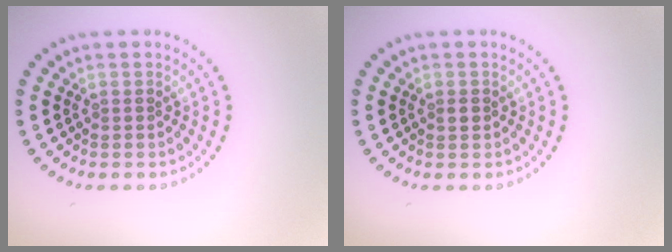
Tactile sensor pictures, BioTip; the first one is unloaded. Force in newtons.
{"total": 0.8, "press": 0.8, "slide": 0.1}